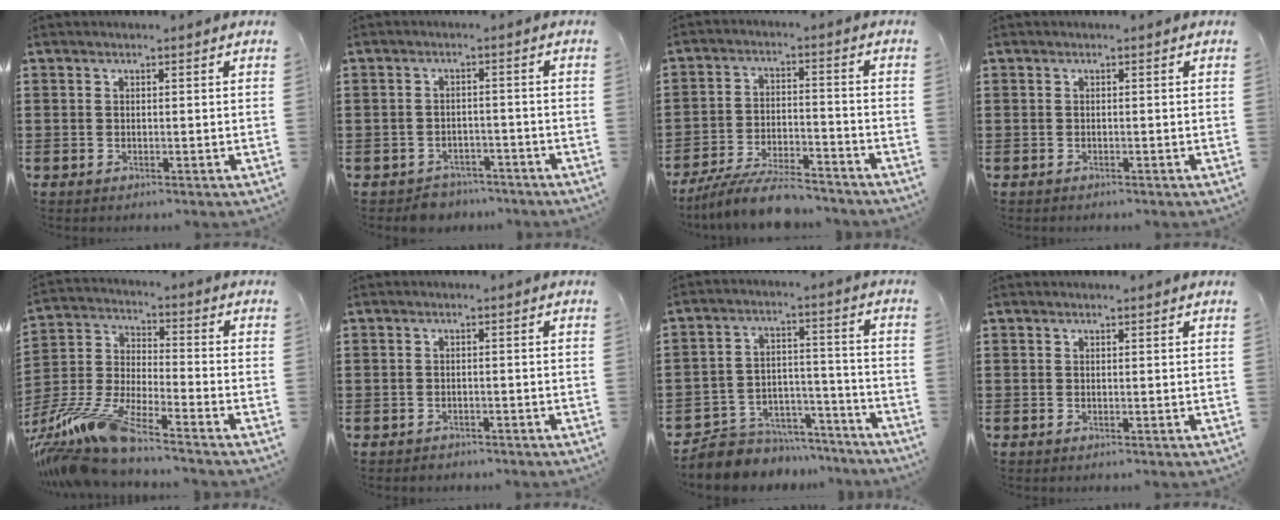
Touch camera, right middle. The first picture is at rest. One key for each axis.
{"total": 3.1, "fx": -3.0, "fy": 0.8, "fz": -0.4, "tx": -0.003, "ty": 0.000, "tz": -0.066}
{"total": 8.0, "fx": -7.4, "fy": 1.0, "fz": 2.9, "tx": -0.055, "ty": 0.010, "tz": -0.140}
{"total": 0.6, "fx": -0.5, "fy": 0.2, "fz": -0.1, "tx": 0.001, "ty": 0.001, "tz": -0.012}
{"total": 11.1, "fx": -9.6, "fy": 0.6, "fz": 5.4, "tx": -0.126, "ty": -0.001, "tz": -0.198}
{"total": 1.3, "fx": -1.1, "fy": 0.5, "fz": -0.2, "tx": 0.000, "ty": 0.001, "tz": -0.027}
{"total": 6.4, "fx": -5.9, "fy": 2.5, "fz": 0.1, "tx": -0.009, "ty": 0.020, "tz": -0.117}
{"total": 0.0}